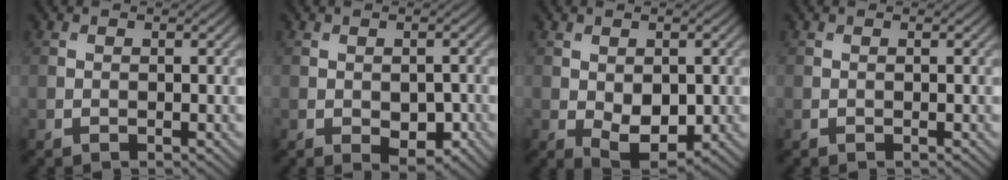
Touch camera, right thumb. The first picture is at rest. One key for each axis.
{"total": 3.5, "fx": -1.0, "fy": 2.1, "fz": 2.6, "tx": -0.037, "ty": -0.012, "tz": -0.011}
{"total": 5.0, "fx": -0.8, "fy": 3.1, "fz": 3.9, "tx": -0.071, "ty": -0.016, "tz": -0.004}
{"total": 0.0}